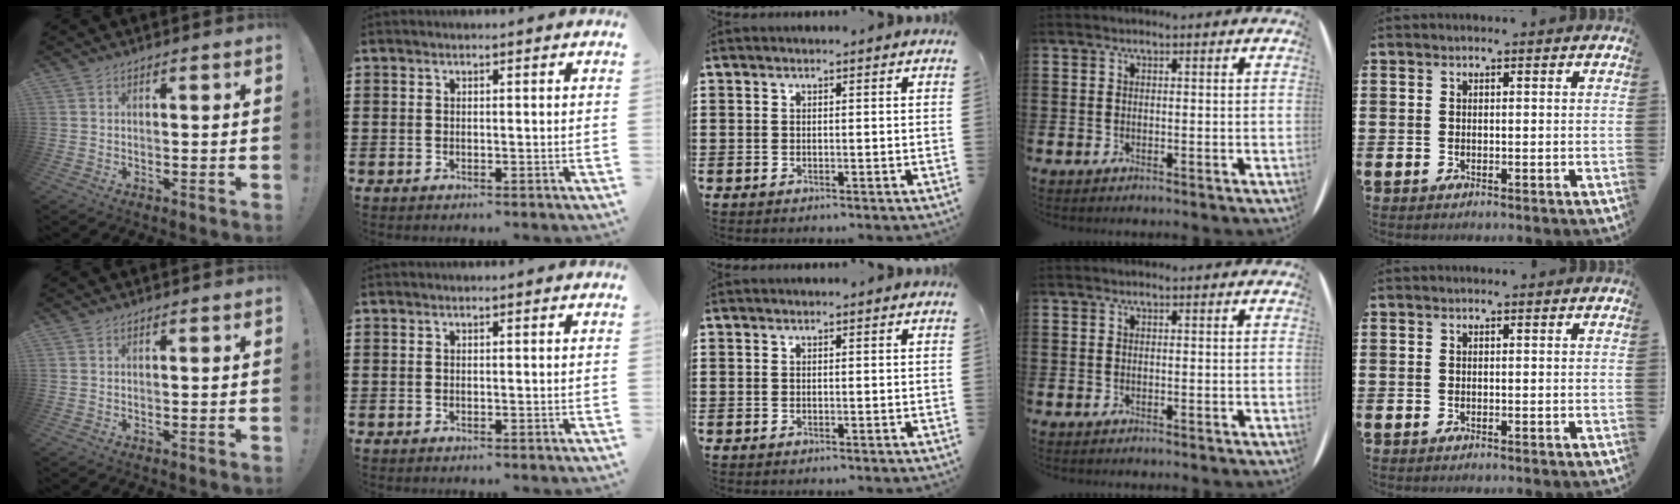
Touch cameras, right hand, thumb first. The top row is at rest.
{}